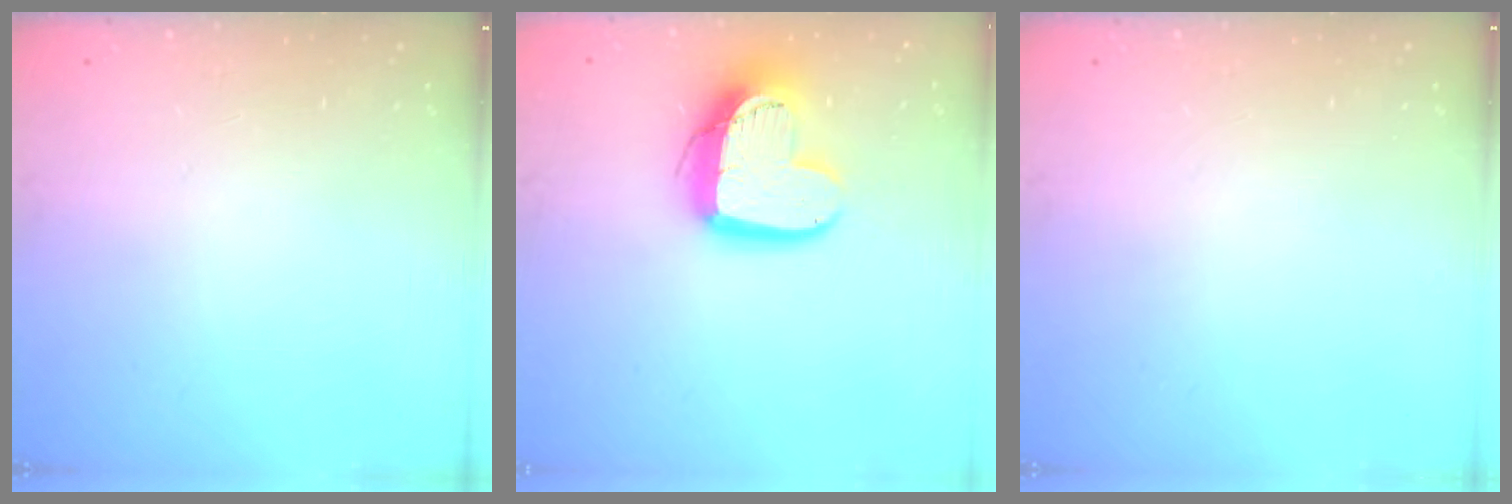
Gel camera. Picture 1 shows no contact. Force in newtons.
{"total": 15.8, "press": 15.8, "slide": 1.3}
{"total": 0.0}